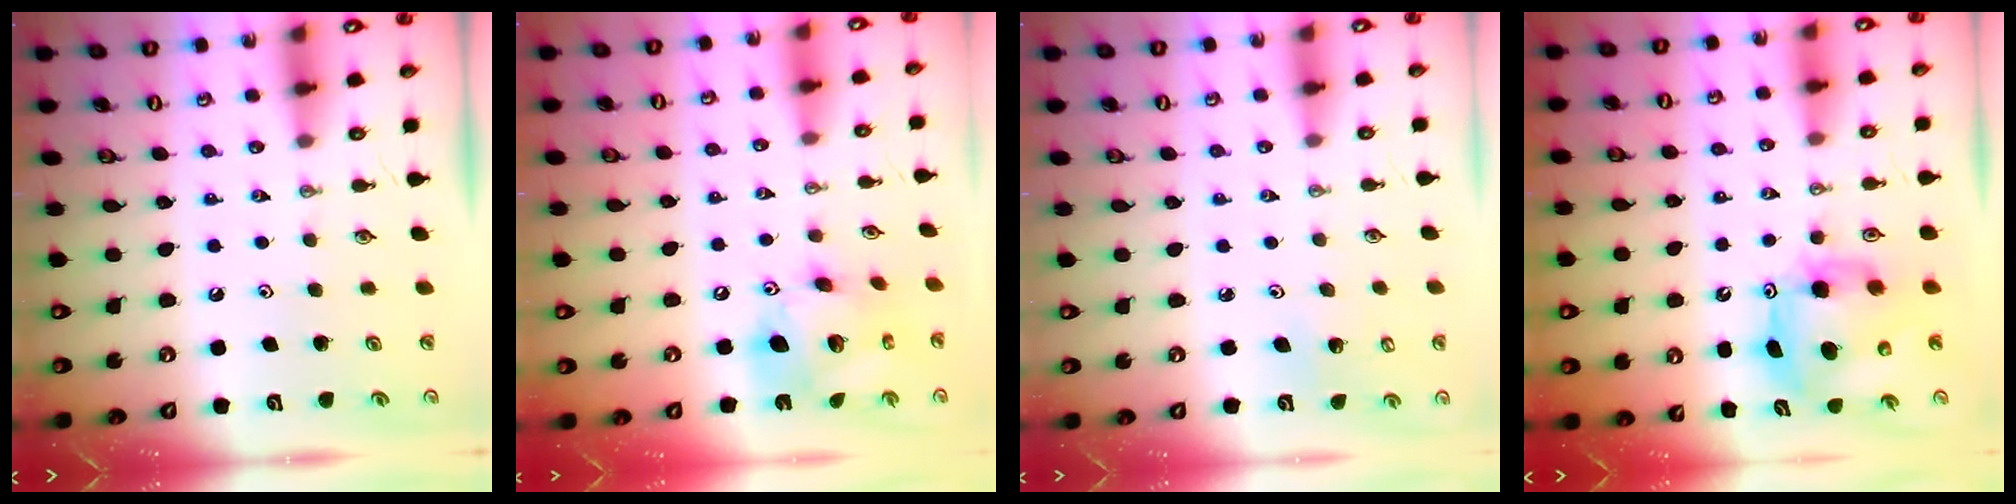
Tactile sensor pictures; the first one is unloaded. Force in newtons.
{"total": 15.6, "press": 15.5, "slide": 1.6}
{"total": 2.9, "press": 2.9, "slide": 0.2}
{"total": 10.0, "press": 10.0, "slide": 0.5}